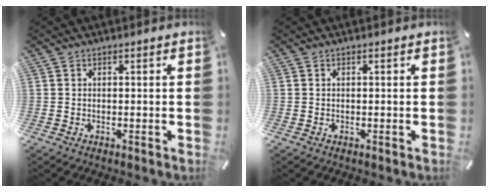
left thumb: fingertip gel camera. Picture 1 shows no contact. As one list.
[{"total": 0.0}]